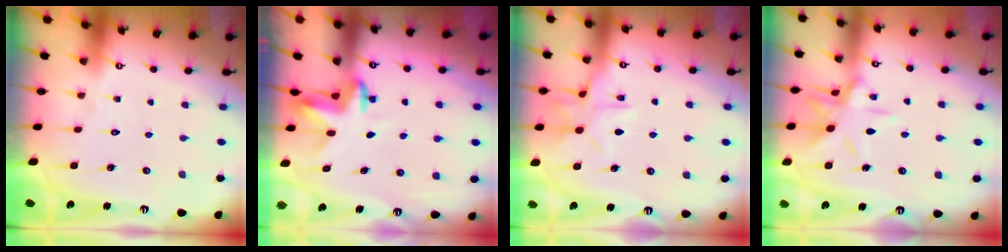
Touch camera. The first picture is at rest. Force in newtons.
{"total": 3.8, "press": 3.8, "slide": 0.3}
{"total": 9.6, "press": 9.6, "slide": 0.7}
{"total": 12.0, "press": 11.9, "slide": 0.8}